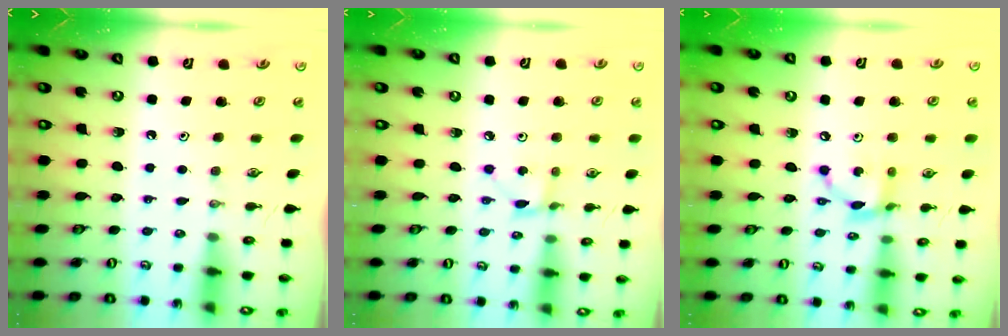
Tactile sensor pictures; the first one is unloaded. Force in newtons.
{"total": 2.9, "press": 2.9, "slide": 0.2}
{"total": 9.3, "press": 9.3, "slide": 0.5}